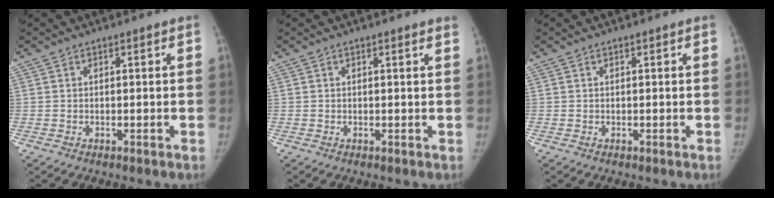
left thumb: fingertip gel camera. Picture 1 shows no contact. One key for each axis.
{"total": 1.3, "fx": 1.1, "fy": 0.1, "fz": 0.6, "tx": -0.006, "ty": -0.001, "tz": 0.008}
{"total": 0.0}